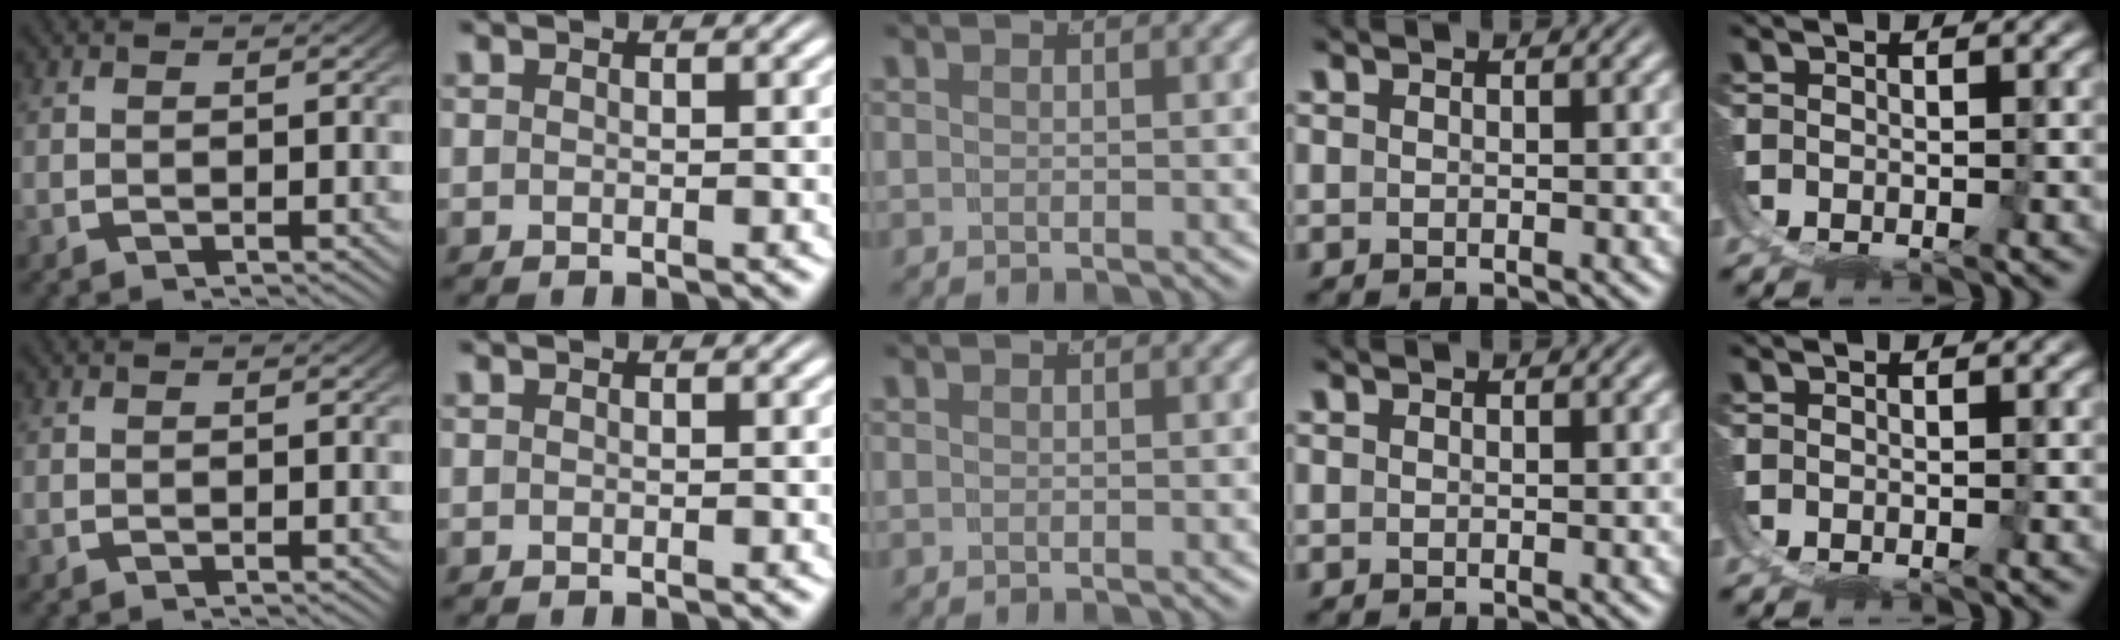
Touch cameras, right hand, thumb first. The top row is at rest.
{}